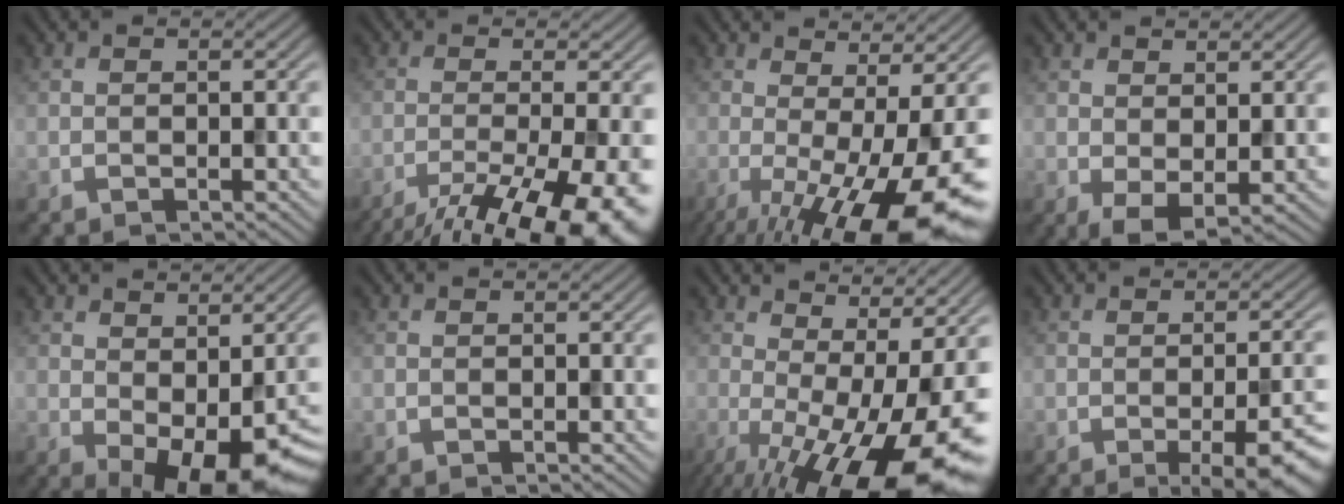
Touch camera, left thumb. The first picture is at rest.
{"total": 13.3, "force": [-7.9, 3.0, 10.4], "torque": [-0.164, -0.018, -0.108]}
{"total": 15.2, "force": [-4.7, 4.3, 13.8], "torque": [-0.206, -0.012, -0.064]}
{"total": 2.9, "force": [0.5, 1.5, 2.5], "torque": [-0.054, -0.007, 0.013]}
{"total": 8.6, "force": [-2.1, 4.2, 7.2], "torque": [-0.101, -0.024, -0.011]}
{"total": 0.0}
{"total": 18.4, "force": [-4.4, 6.4, 16.7], "torque": [-0.236, -0.015, -0.051]}
{"total": 8.5, "force": [-3.3, 2.3, 7.4], "torque": [-0.096, -0.011, -0.037]}